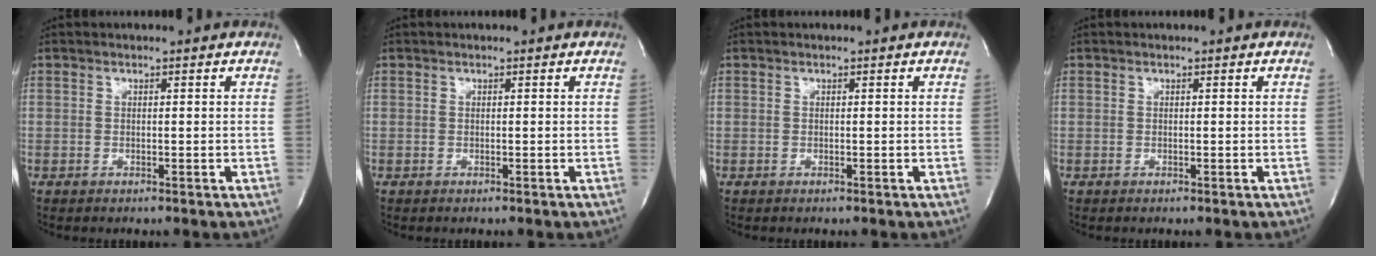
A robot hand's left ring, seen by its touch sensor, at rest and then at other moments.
{"total": 0.0}
{"total": 0.0}
{"total": 0.0}